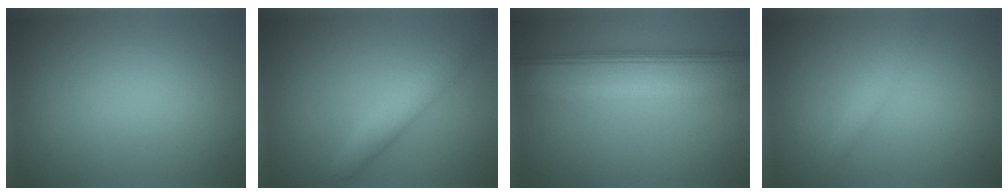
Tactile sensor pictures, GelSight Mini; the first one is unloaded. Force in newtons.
{"total": 3.2, "press": 3.2, "slide": 0.2}
{"total": 8.7, "press": 8.7, "slide": 0.6}
{"total": 1.4, "press": 1.4, "slide": 0.1}